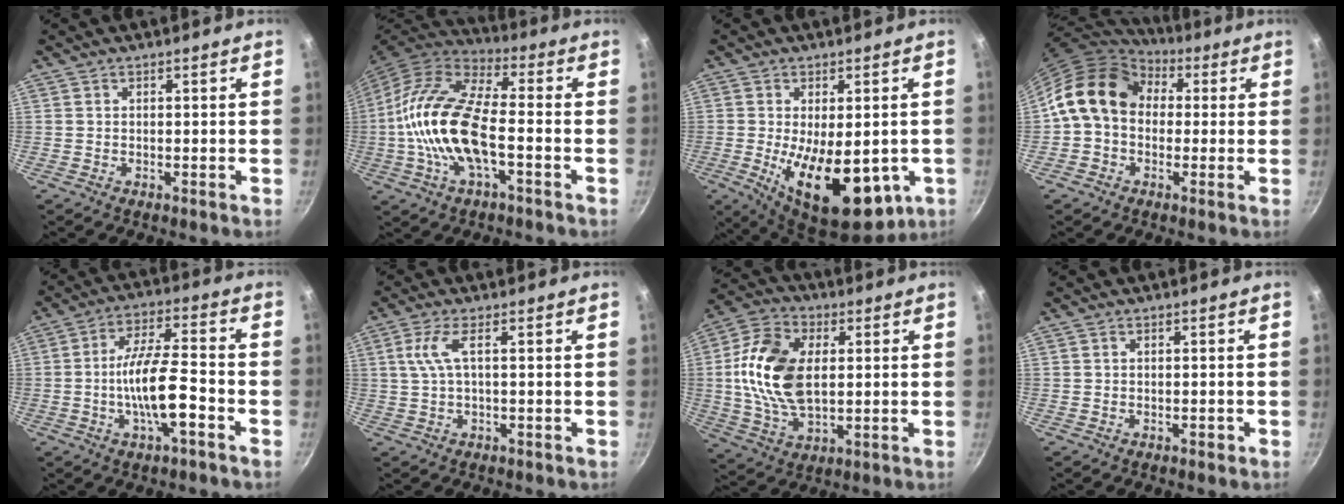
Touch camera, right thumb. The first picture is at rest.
{"total": 18.3, "force": [-3.1, 8.0, 16.2], "torque": [-0.306, 0.035, -0.072]}
{"total": 18.2, "force": [-3.7, 9.0, 15.4], "torque": [-0.215, -0.021, -0.035]}
{"total": 14.3, "force": [2.1, 11.1, 8.7], "torque": [-0.125, 0.032, 0.019]}
{"total": 11.5, "force": [-3.7, 3.2, 10.5], "torque": [-0.186, 0.029, -0.070]}
{"total": 4.5, "force": [0.6, 1.0, 4.3], "torque": [-0.102, 0.006, 0.015]}
{"total": 16.7, "force": [1.8, 10.3, 13.1], "torque": [-0.235, 0.002, 0.027]}
{"total": 0.9, "force": [-0.4, 0.6, 0.6], "torque": [-0.004, 0.007, -0.004]}